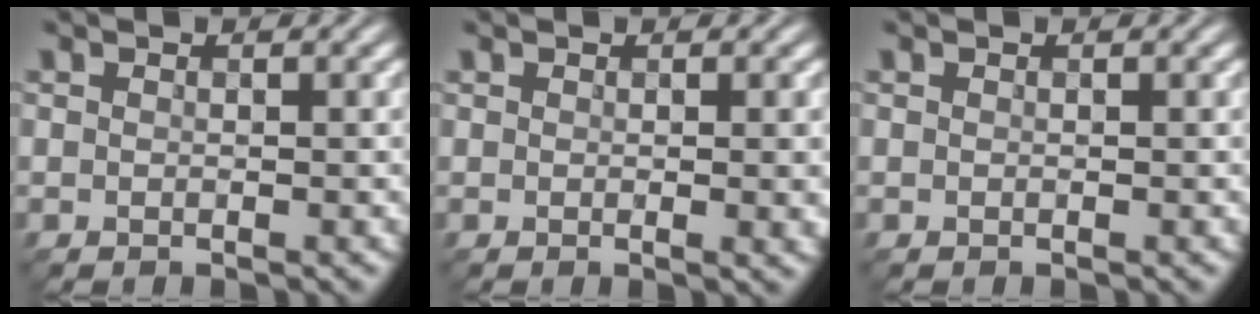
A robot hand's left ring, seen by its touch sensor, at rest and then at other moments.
{"total": 2.6, "force": [0.1, 0.7, 2.5], "torque": [-0.024, 0.000, 0.001]}
{"total": 0.0}